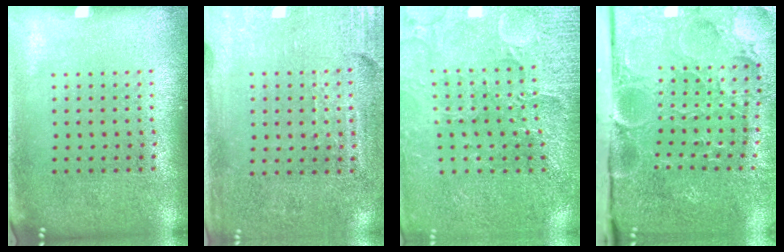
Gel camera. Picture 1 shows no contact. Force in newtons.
{"total": 3.5, "press": 3.1, "slide": 1.5}
{"total": 3.2, "press": 3.2, "slide": 0.3}
{"total": 4.4, "press": 3.8, "slide": 2.1}